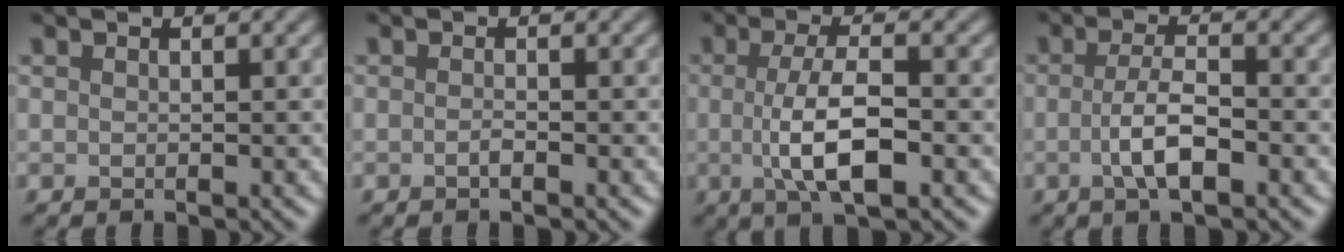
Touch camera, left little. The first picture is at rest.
{"total": 0.6, "force": [-0.3, 0.1, 0.5], "torque": [-0.011, 0.001, -0.007]}
{"total": 5.4, "force": [-0.5, 1.6, 5.1], "torque": [-0.097, -0.002, -0.013]}
{"total": 3.5, "force": [-0.9, 1.0, 3.2], "torque": [-0.064, 0.000, -0.021]}